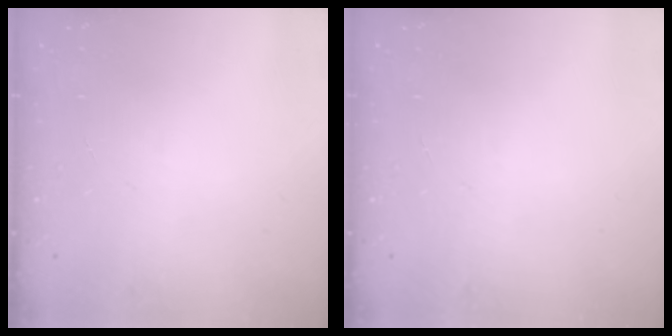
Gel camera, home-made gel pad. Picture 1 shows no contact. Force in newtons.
{"total": 0.0}